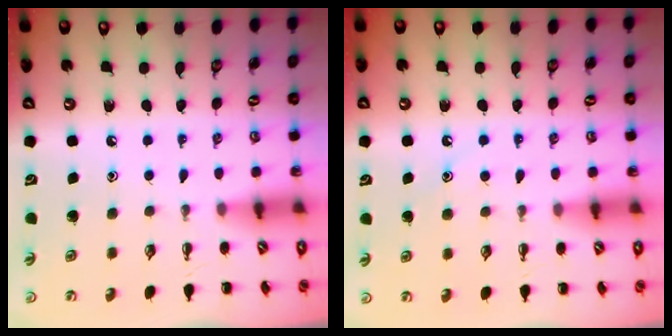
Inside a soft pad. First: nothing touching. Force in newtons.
{"total": 8.4, "press": 8.3, "slide": 1.2}